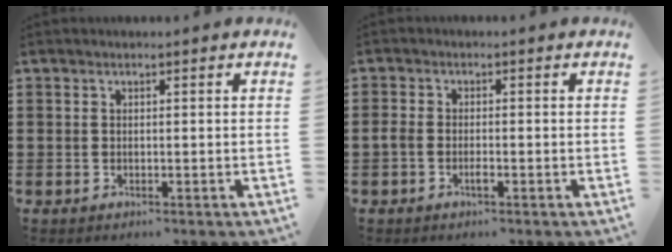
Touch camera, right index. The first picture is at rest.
{"total": 1.7, "force": [-0.9, 0.7, 1.3], "torque": [-0.032, -0.001, -0.020]}